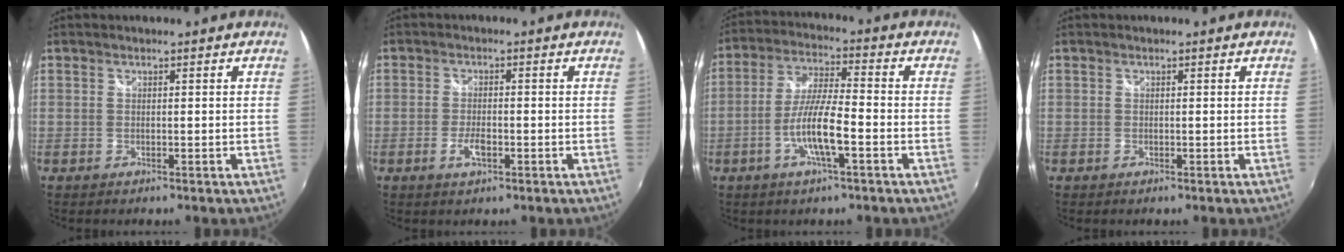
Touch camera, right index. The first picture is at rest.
{"total": 3.4, "force": [-1.5, 1.3, 2.8], "torque": [-0.060, -0.003, -0.028]}
{"total": 9.4, "force": [-3.7, 1.3, 8.6], "torque": [-0.174, -0.002, -0.068]}
{"total": 0.0}